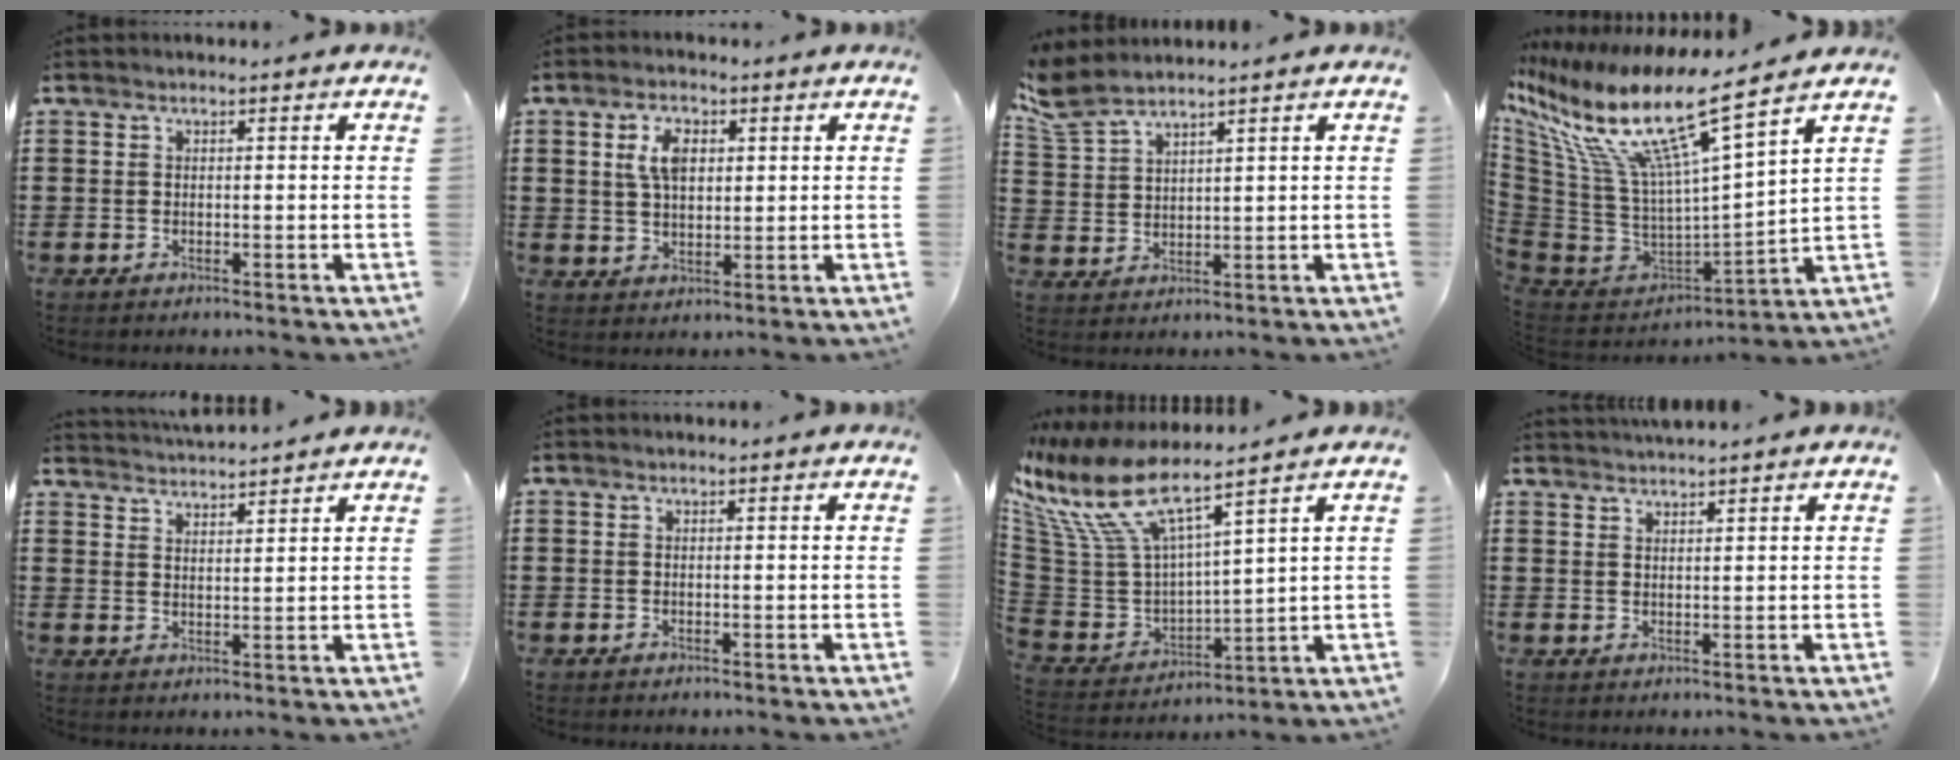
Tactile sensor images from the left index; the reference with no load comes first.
{"total": 5.2, "force": [1.8, 2.9, 4.0], "torque": [-0.079, 0.009, 0.028]}
{"total": 4.6, "force": [3.9, 1.0, 2.2], "torque": [-0.059, -0.008, 0.072]}
{"total": 15.2, "force": [9.1, 2.4, 12.0], "torque": [-0.258, -0.072, 0.138]}
{"total": 3.1, "force": [3.1, -0.3, -0.2], "torque": [-0.007, -0.015, 0.056]}
{"total": 0.0}
{"total": 11.3, "force": [7.5, 2.9, 7.9], "torque": [-0.205, -0.053, 0.123]}
{"total": 1.7, "force": [1.6, -0.4, 0.0], "torque": [-0.003, -0.001, 0.033]}